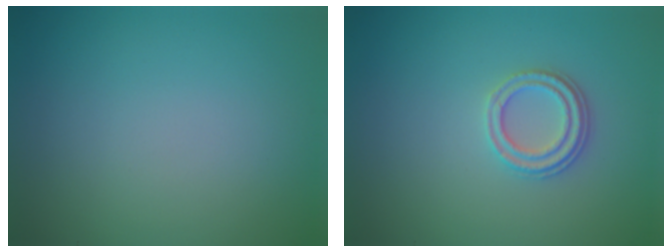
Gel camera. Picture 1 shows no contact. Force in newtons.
{"total": 2.3, "press": 2.1, "slide": 1.0}